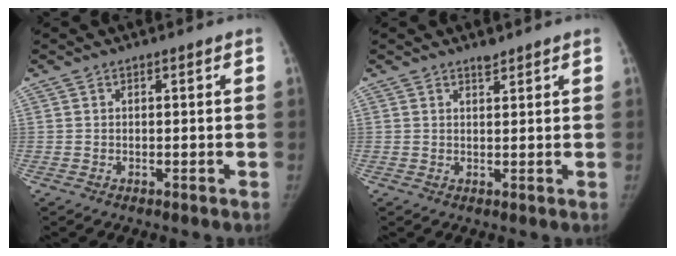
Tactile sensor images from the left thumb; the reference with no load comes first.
{"total": 1.6, "force": [1.4, 0.5, 0.6], "torque": [-0.003, -0.012, 0.024]}